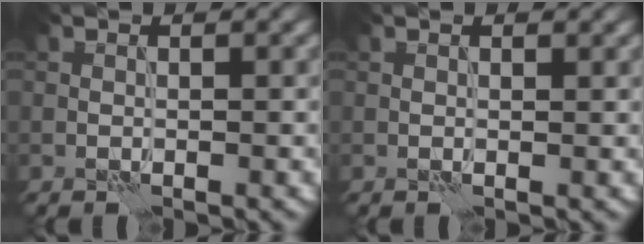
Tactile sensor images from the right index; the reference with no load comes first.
{"total": 1.0, "force": [0.5, 0.2, 0.8], "torque": [-0.015, -0.001, 0.005]}